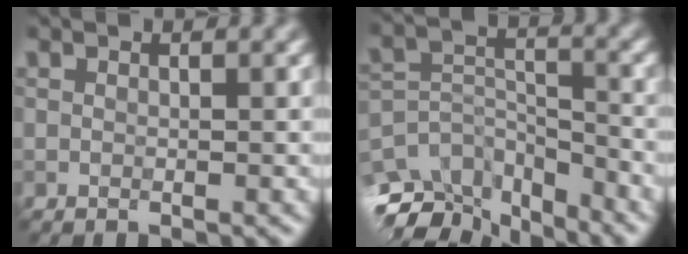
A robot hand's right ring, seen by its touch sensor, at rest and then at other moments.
{"total": 7.6, "force": [-6.8, 2.5, 2.3], "torque": [-0.048, -0.012, -0.114]}